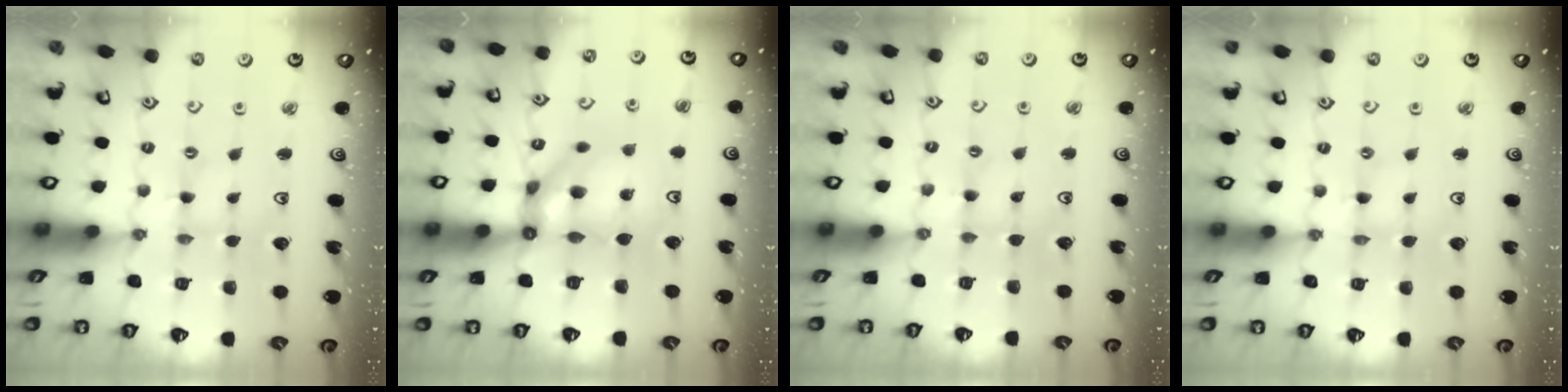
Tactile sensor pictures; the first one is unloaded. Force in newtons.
{"total": 11.2, "press": 11.0, "slide": 2.4}
{"total": 1.7, "press": 1.7, "slide": 0.3}
{"total": 0.0}